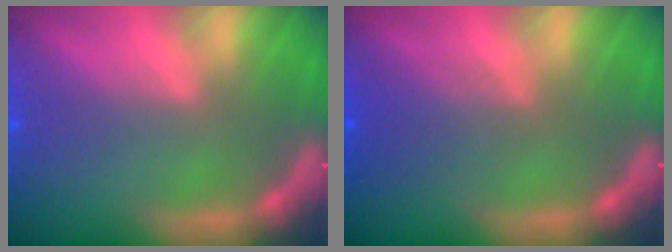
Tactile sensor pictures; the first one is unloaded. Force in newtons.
{"total": 3.0}